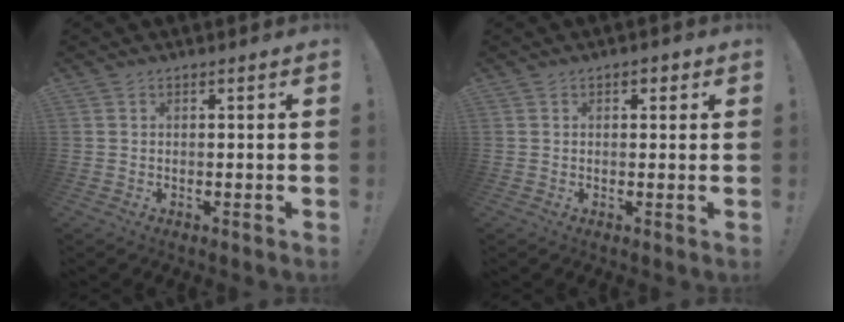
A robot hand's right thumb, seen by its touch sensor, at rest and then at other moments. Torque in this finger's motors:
{"motor_torque": [0.05, -0.08, 0.02, -0.03, 0.00]}